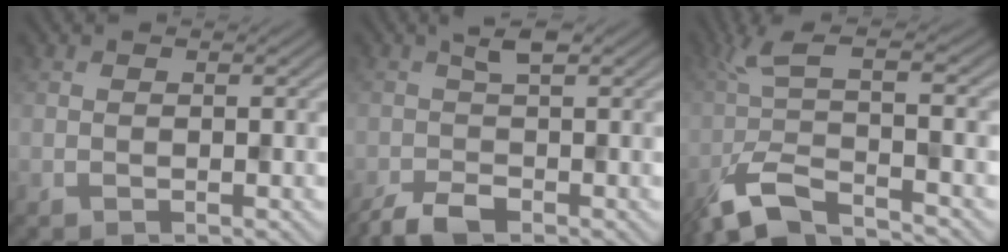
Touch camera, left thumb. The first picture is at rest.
{"total": 3.8, "force": [-1.7, 1.2, 3.1], "torque": [-0.066, 0.000, -0.038]}
{"total": 10.0, "force": [-4.7, 2.7, 8.4], "torque": [-0.162, -0.006, -0.101]}